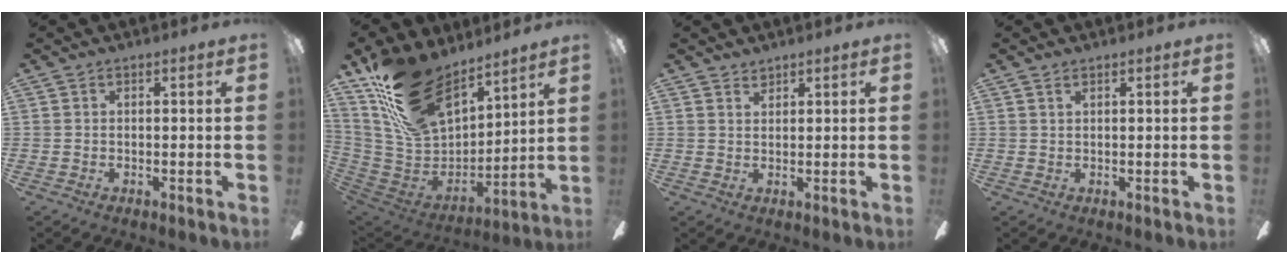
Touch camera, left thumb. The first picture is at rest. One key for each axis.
{"total": 22.6, "fx": 16.0, "fy": 10.9, "fz": 11.6, "tx": -0.235, "ty": -0.088, "tz": 0.300}
{"total": 1.7, "fx": 1.6, "fy": 0.6, "fz": 0.2, "tx": -0.006, "ty": -0.002, "tz": 0.031}
{"total": 0.9, "fx": 0.6, "fy": 0.4, "fz": 0.6, "tx": -0.014, "ty": 0.001, "tz": 0.011}